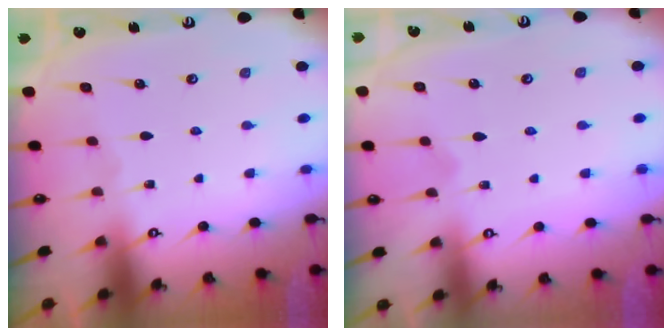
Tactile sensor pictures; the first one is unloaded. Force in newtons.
{"total": 7.0, "press": 7.0, "slide": 0.5}